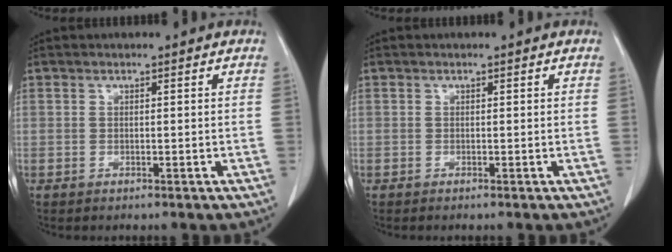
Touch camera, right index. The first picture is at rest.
{"total": 0.0}